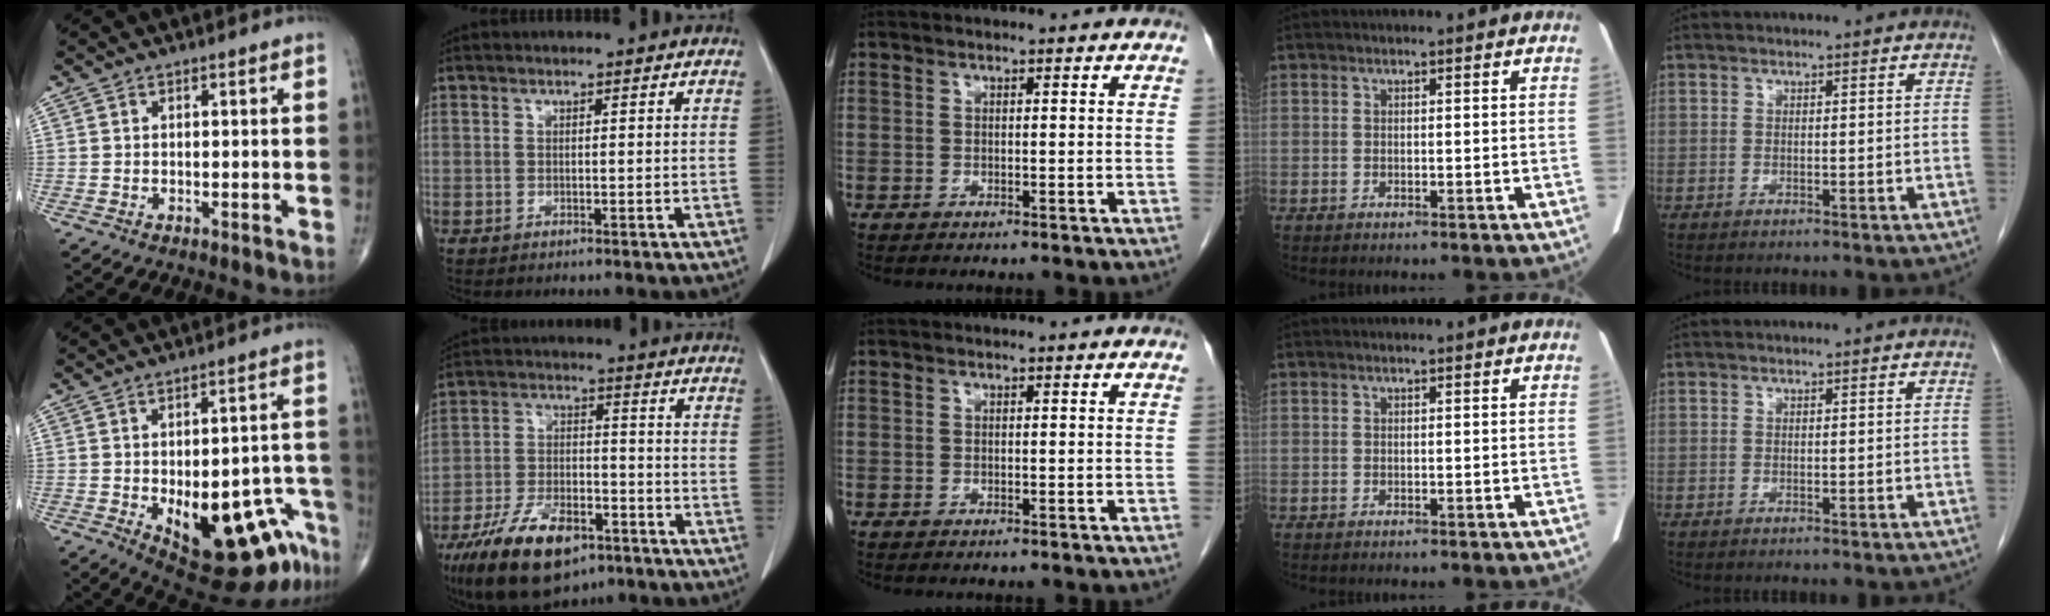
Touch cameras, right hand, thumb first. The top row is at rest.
{"thumb": {"total": 20.3, "force": [-8.7, 8.7, 16.1], "torque": [-0.148, 0.036, -0.096]}, "index": {"total": 14.7, "force": [-9.4, 6.3, 9.4], "torque": [-0.176, -0.005, -0.159]}}